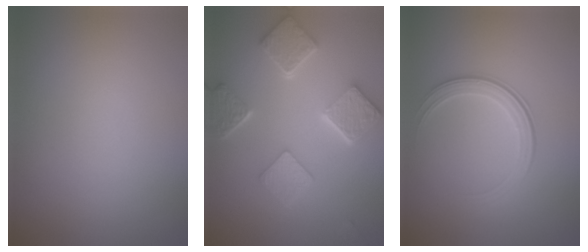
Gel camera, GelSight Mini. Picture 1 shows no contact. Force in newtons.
{"total": 5.4, "press": 4.3, "slide": 3.2}
{"total": 2.1, "press": 1.5, "slide": 1.5}